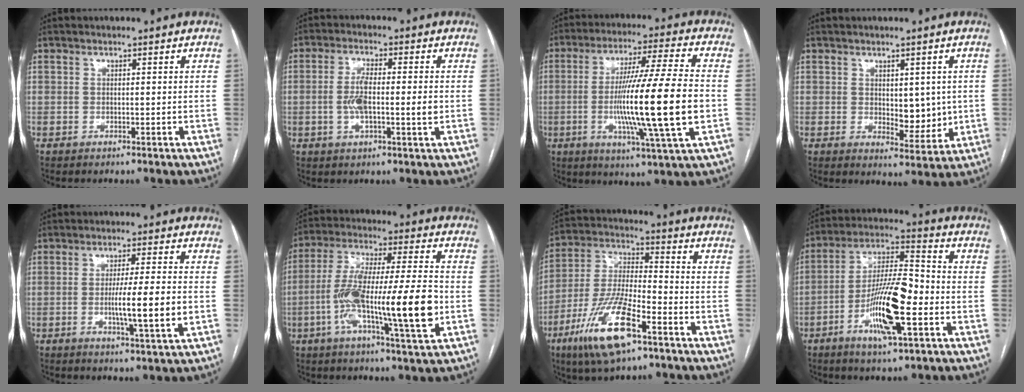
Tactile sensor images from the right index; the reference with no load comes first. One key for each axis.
{"total": 6.6, "fx": -0.5, "fy": 1.2, "fz": 6.4, "tx": -0.126, "ty": 0.007, "tz": -0.009}
{"total": 18.6, "fx": -2.7, "fy": -0.6, "fz": 18.4, "tx": -0.327, "ty": -0.013, "tz": -0.051}
{"total": 5.7, "fx": 0.5, "fy": 3.0, "fz": 4.8, "tx": -0.063, "ty": -0.007, "tz": 0.019}
{"total": 8.7, "fx": -1.5, "fy": -0.3, "fz": 8.6, "tx": -0.145, "ty": -0.012, "tz": -0.026}
{"total": 18.8, "fx": -4.3, "fy": 1.8, "fz": 18.2, "tx": -0.319, "ty": 0.005, "tz": -0.069}
{"total": 15.6, "fx": -8.2, "fy": 3.9, "fz": 12.7, "tx": -0.266, "ty": -0.012, "tz": -0.145}
{"total": 14.2, "fx": -4.5, "fy": 2.4, "fz": 13.3, "tx": -0.250, "ty": 0.001, "tz": -0.079}